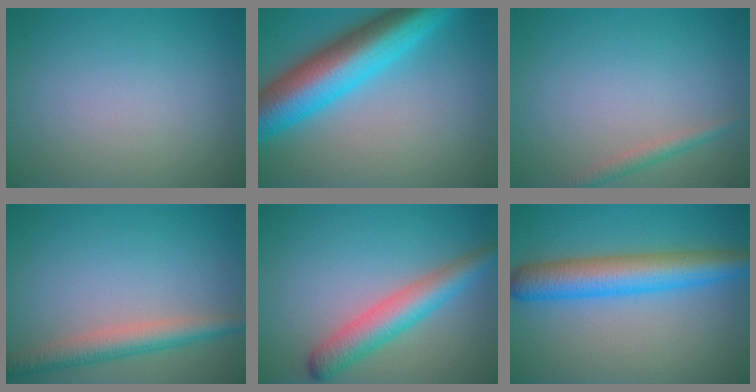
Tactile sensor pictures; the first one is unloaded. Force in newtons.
{"total": 11.3, "press": 11.3, "slide": 0.3}
{"total": 1.5, "press": 1.5, "slide": 0.0}
{"total": 3.7, "press": 3.7, "slide": 0.2}
{"total": 4.9, "press": 4.9, "slide": 0.1}
{"total": 6.9, "press": 6.9, "slide": 0.2}